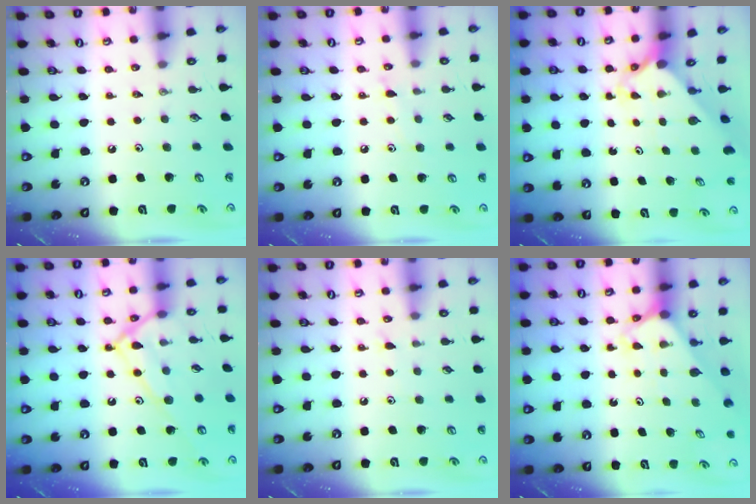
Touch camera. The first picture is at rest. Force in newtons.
{"total": 6.7, "press": 6.7, "slide": 0.8}
{"total": 2.5, "press": 2.5, "slide": 0.3}
{"total": 14.1, "press": 14.1, "slide": 0.7}
{"total": 7.7, "press": 7.7, "slide": 0.7}
{"total": 2.7, "press": 2.7, "slide": 0.2}